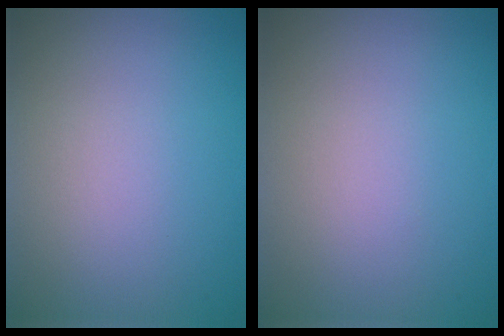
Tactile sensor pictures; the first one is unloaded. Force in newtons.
{"total": 0.0}